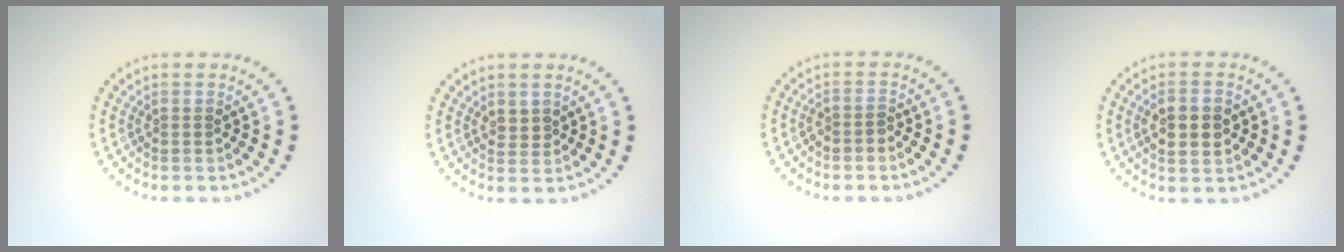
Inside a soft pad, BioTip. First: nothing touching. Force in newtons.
{"total": 0.7, "press": 0.5, "slide": 0.5}
{"total": 1.1, "press": 1.0, "slide": 0.5}
{"total": 3.0, "press": 3.0, "slide": 0.1}